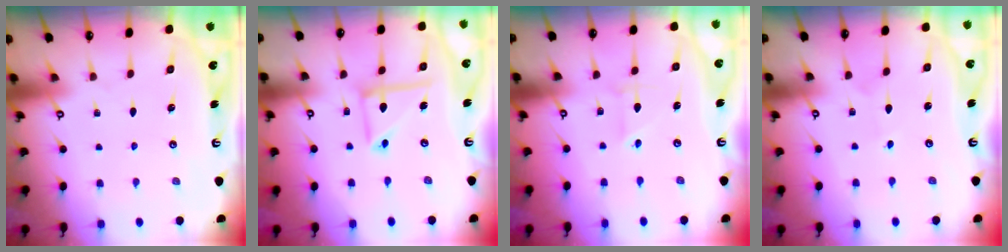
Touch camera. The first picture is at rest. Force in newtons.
{"total": 9.3, "press": 9.2, "slide": 0.9}
{"total": 2.6, "press": 2.4, "slide": 0.9}
{"total": 2.5, "press": 2.5, "slide": 0.1}